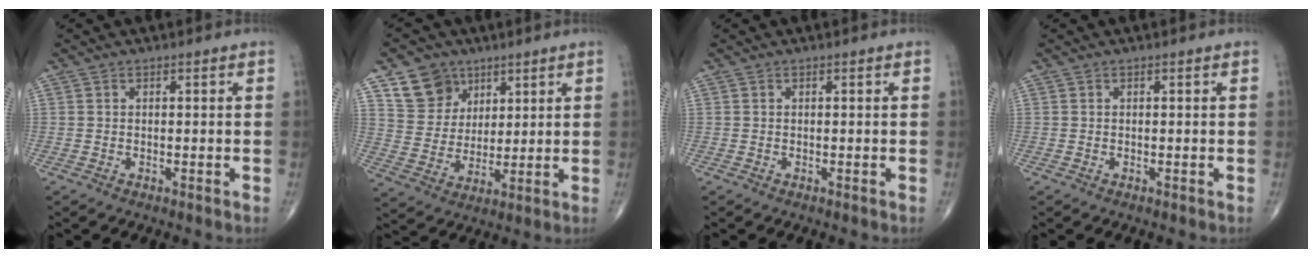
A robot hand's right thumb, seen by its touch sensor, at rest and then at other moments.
{"total": 9.7, "force": [5.7, 7.6, 2.2], "torque": [-0.007, -0.034, 0.112]}
{"total": 0.0}
{"total": 0.0}